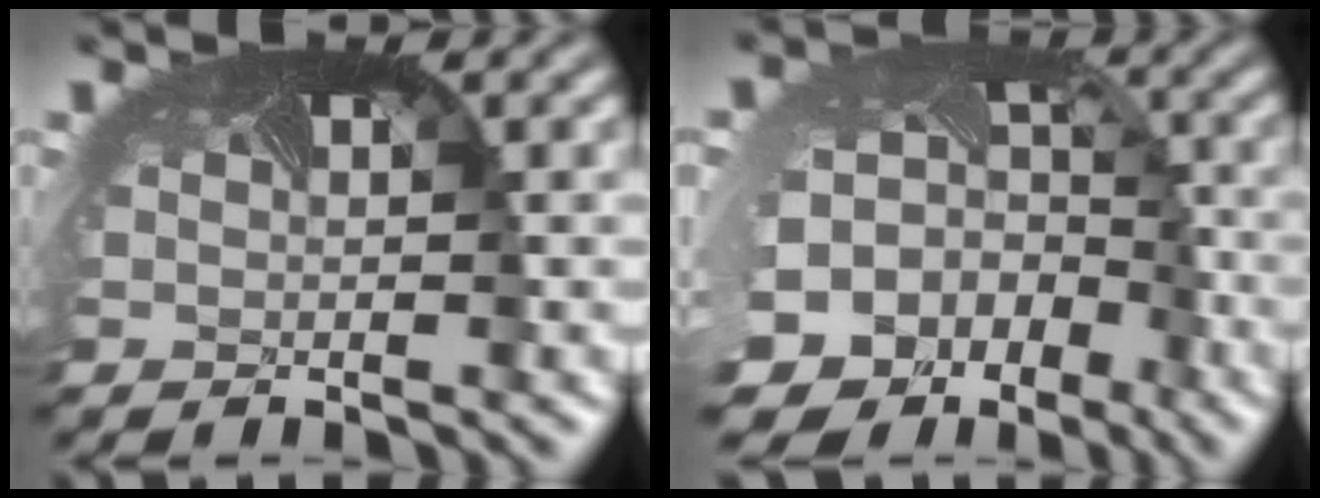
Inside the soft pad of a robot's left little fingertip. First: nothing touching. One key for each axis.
{"total": 19.0, "fx": -8.5, "fy": 15.3, "fz": 7.4, "tx": -0.172, "ty": -0.065, "tz": -0.118}